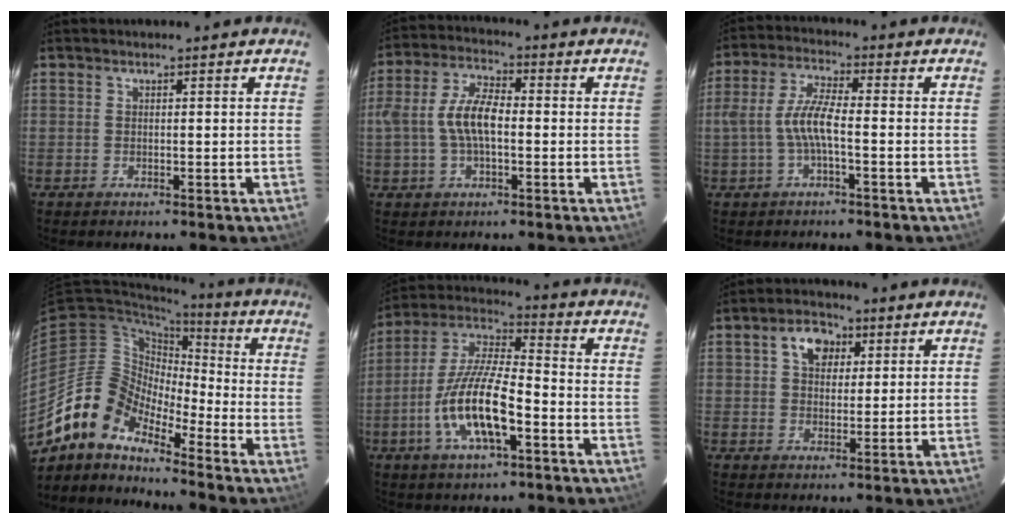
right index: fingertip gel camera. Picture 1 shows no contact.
{"total": 9.1, "force": [-1.0, 4.4, 7.9], "torque": [-0.161, 0.015, -0.017]}
{"total": 7.2, "force": [-1.6, 1.7, 6.9], "torque": [-0.145, 0.008, -0.029]}
{"total": 12.8, "force": [-10.7, 5.2, 4.6], "torque": [-0.076, 0.016, -0.219]}
{"total": 15.1, "force": [-5.5, 4.5, 13.3], "torque": [-0.274, -0.006, -0.107]}
{"total": 5.9, "force": [2.2, 4.2, 3.5], "torque": [-0.054, 0.021, 0.038]}